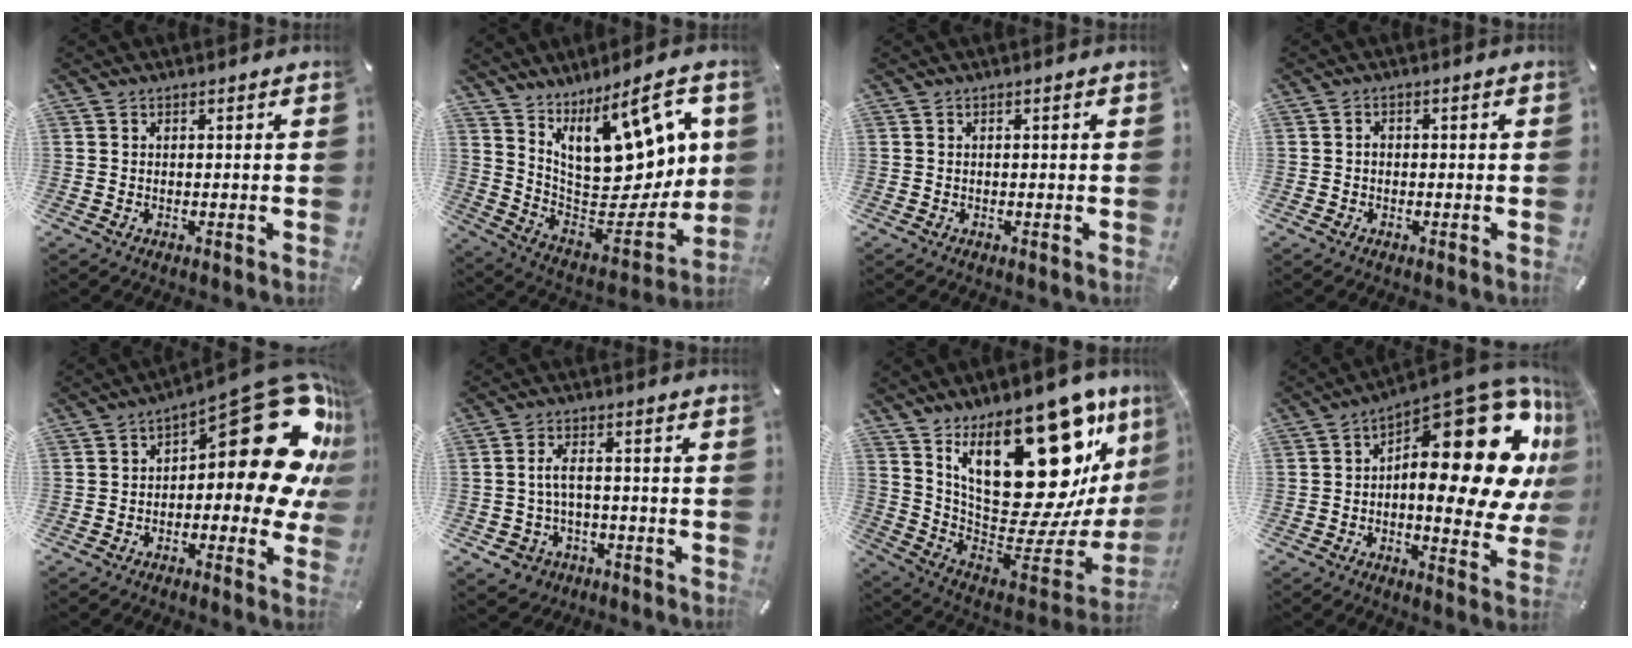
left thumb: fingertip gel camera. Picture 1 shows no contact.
{"total": 17.9, "force": [9.6, 8.8, 12.2], "torque": [-0.169, -0.081, 0.165]}
{"total": 0.0}
{"total": 1.4, "force": [-0.3, 1.2, 0.7], "torque": [-0.015, 0.005, -0.008]}
{"total": 24.3, "force": [8.8, 10.8, 19.9], "torque": [-0.231, -0.076, 0.156]}
{"total": 5.8, "force": [-1.1, 4.4, 3.6], "torque": [-0.081, 0.009, -0.023]}
{"total": 31.4, "force": [14.6, 15.7, 23.0], "torque": [-0.316, -0.115, 0.270]}
{"total": 25.0, "force": [8.1, 11.6, 20.7], "torque": [-0.247, -0.093, 0.139]}